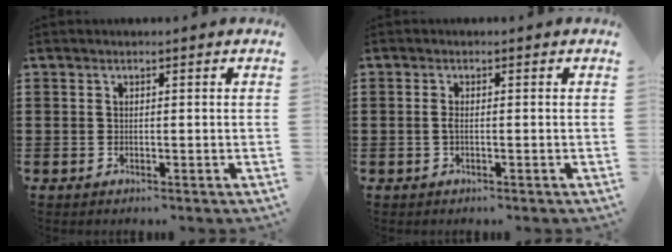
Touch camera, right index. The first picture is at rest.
{"total": 1.2, "force": [-0.3, 0.3, 1.2], "torque": [-0.030, -0.003, -0.008]}